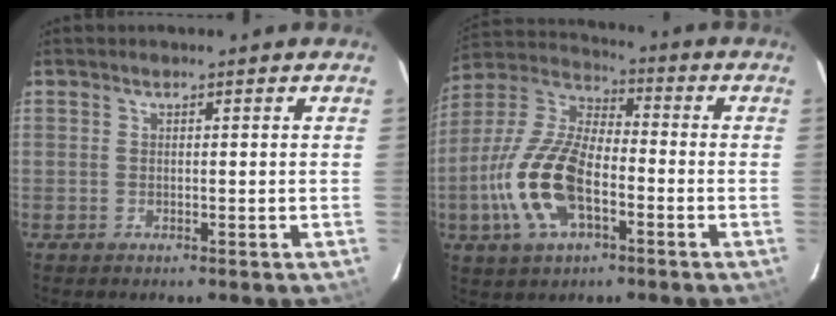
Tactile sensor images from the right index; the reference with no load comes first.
{"total": 16.3, "force": [-5.5, 7.5, 13.4], "torque": [-0.294, -0.002, -0.108]}